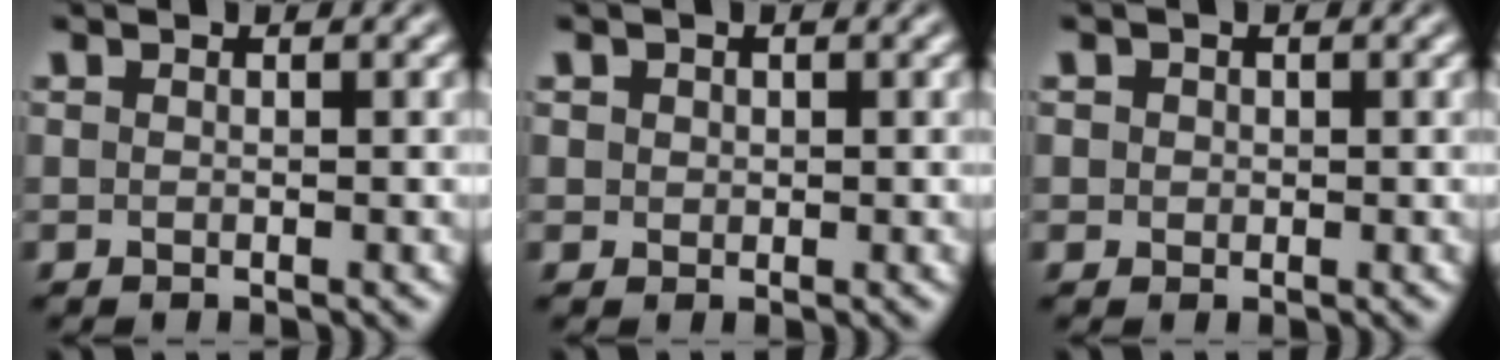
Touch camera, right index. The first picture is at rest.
{"total": 1.4, "force": [0.5, 1.2, 0.5], "torque": [-0.015, -0.007, 0.013]}
{"total": 1.8, "force": [0.2, 1.7, 0.5], "torque": [-0.018, -0.006, 0.004]}